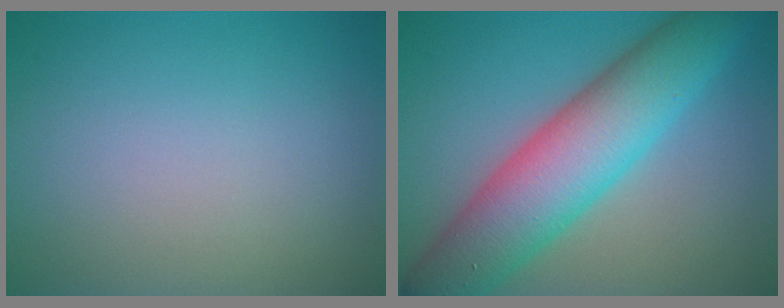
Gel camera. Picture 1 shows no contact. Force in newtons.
{"total": 9.8, "press": 9.8, "slide": 0.1}